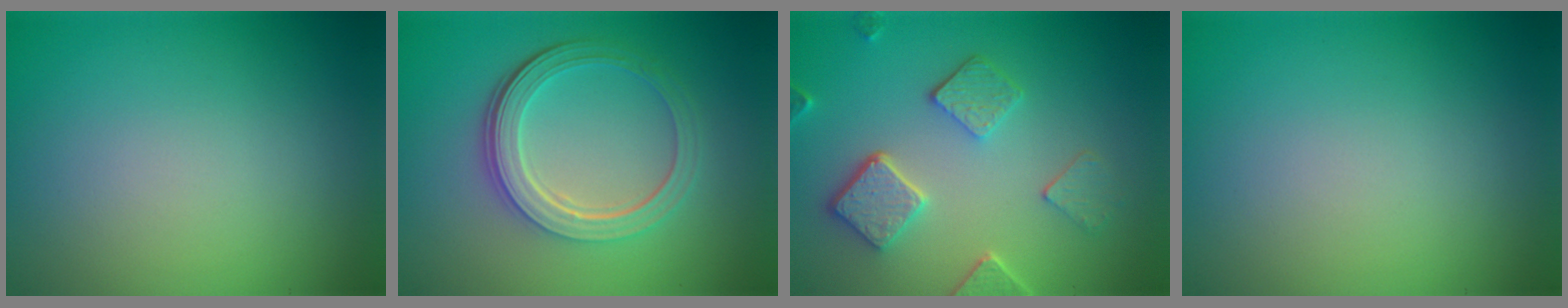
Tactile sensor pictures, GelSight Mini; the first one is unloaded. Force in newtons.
{"total": 5.1, "press": 3.7, "slide": 3.5}
{"total": 4.7, "press": 3.8, "slide": 2.8}
{"total": 0.0}